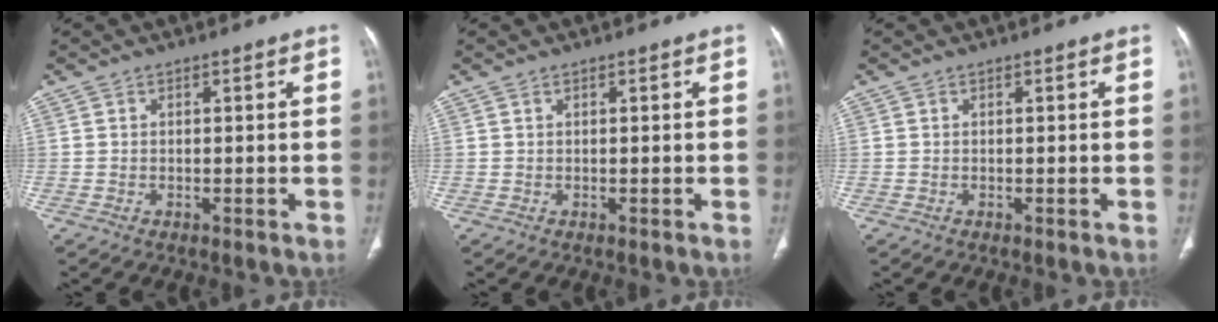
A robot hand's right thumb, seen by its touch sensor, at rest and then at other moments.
{"total": 0.0}
{"total": 0.0}